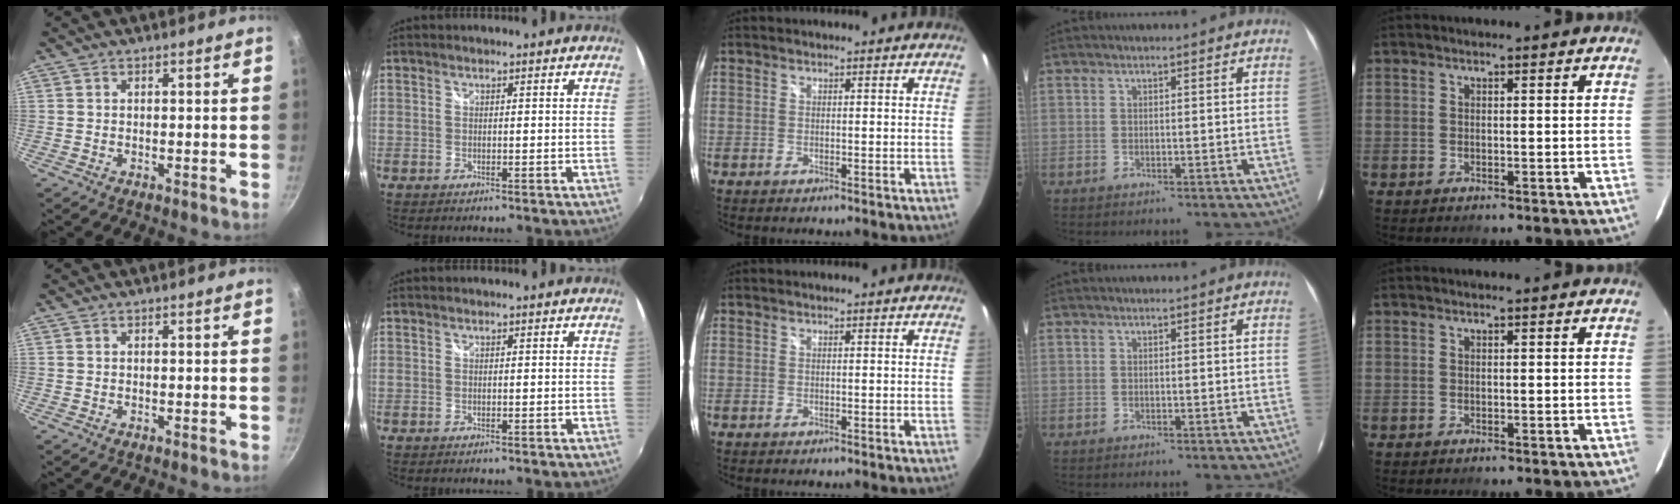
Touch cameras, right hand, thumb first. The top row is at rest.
{}